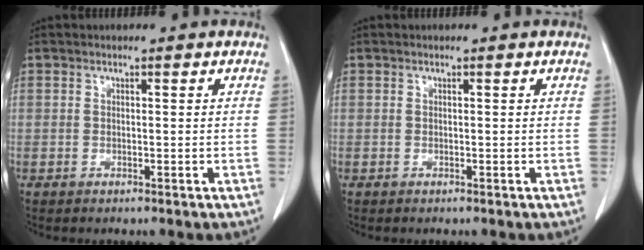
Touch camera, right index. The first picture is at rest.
{"total": 0.0}